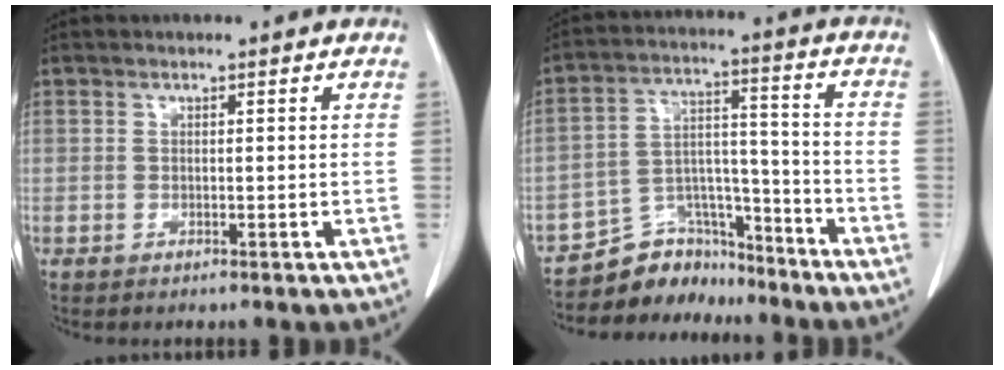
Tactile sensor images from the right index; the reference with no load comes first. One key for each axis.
{"total": 9.5, "fx": -8.7, "fy": 3.7, "fz": 0.2, "tx": 0.001, "ty": 0.056, "tz": -0.150}